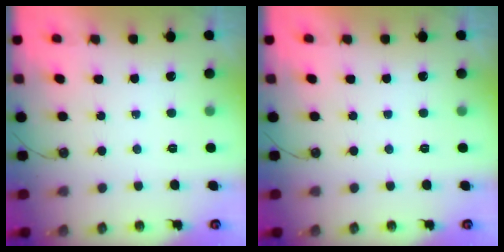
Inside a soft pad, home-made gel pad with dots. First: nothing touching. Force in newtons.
{"total": 0.0}